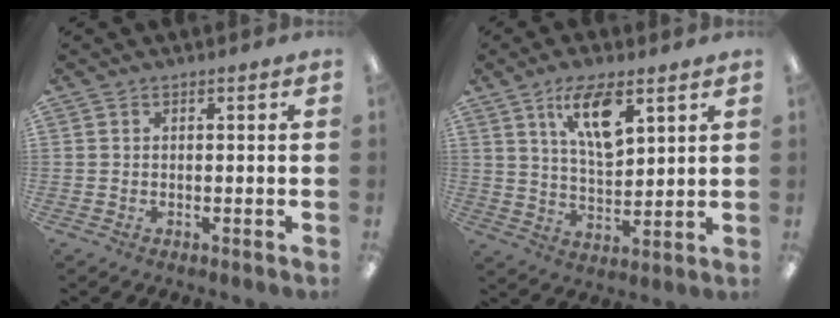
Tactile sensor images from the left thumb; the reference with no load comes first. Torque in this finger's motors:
{"motor_torque": [0.21, -0.33, 0.26, -0.12, 0.15]}